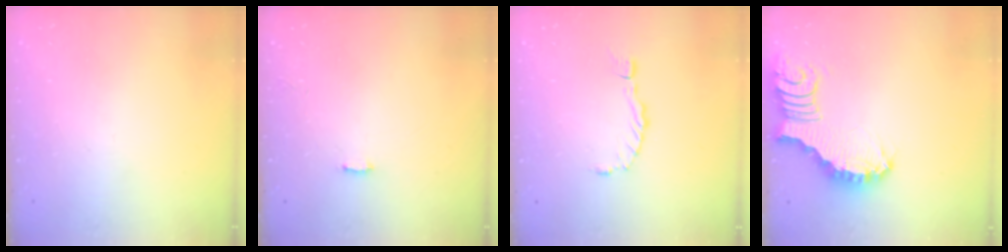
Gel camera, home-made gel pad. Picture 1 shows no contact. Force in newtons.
{"total": 3.6, "press": 3.6, "slide": 0.3}
{"total": 0.0}
{"total": 3.5, "press": 3.4, "slide": 0.6}